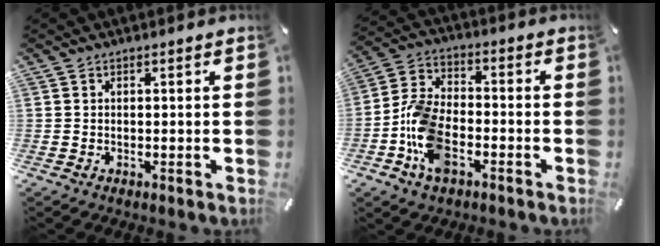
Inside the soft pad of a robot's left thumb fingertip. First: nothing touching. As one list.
[{"total": 11.6, "force": [-5.0, 7.0, 7.7], "torque": [-0.176, 0.016, -0.094]}]